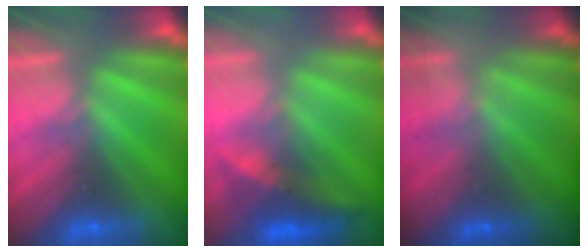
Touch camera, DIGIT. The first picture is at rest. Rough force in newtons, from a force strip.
{"total": 3.0}
{"total": 1.8}